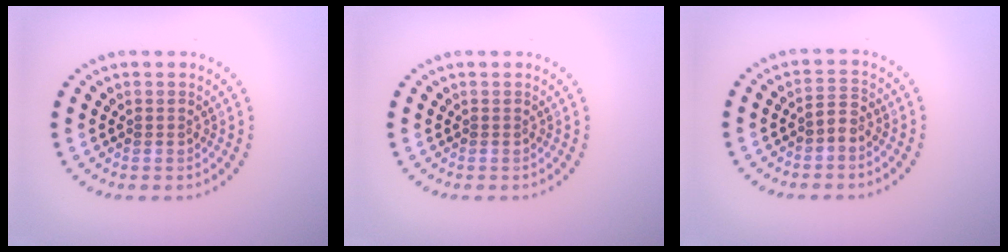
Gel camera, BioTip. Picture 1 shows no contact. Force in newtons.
{"total": 0.0}
{"total": 1.4, "press": 1.2, "slide": 0.7}